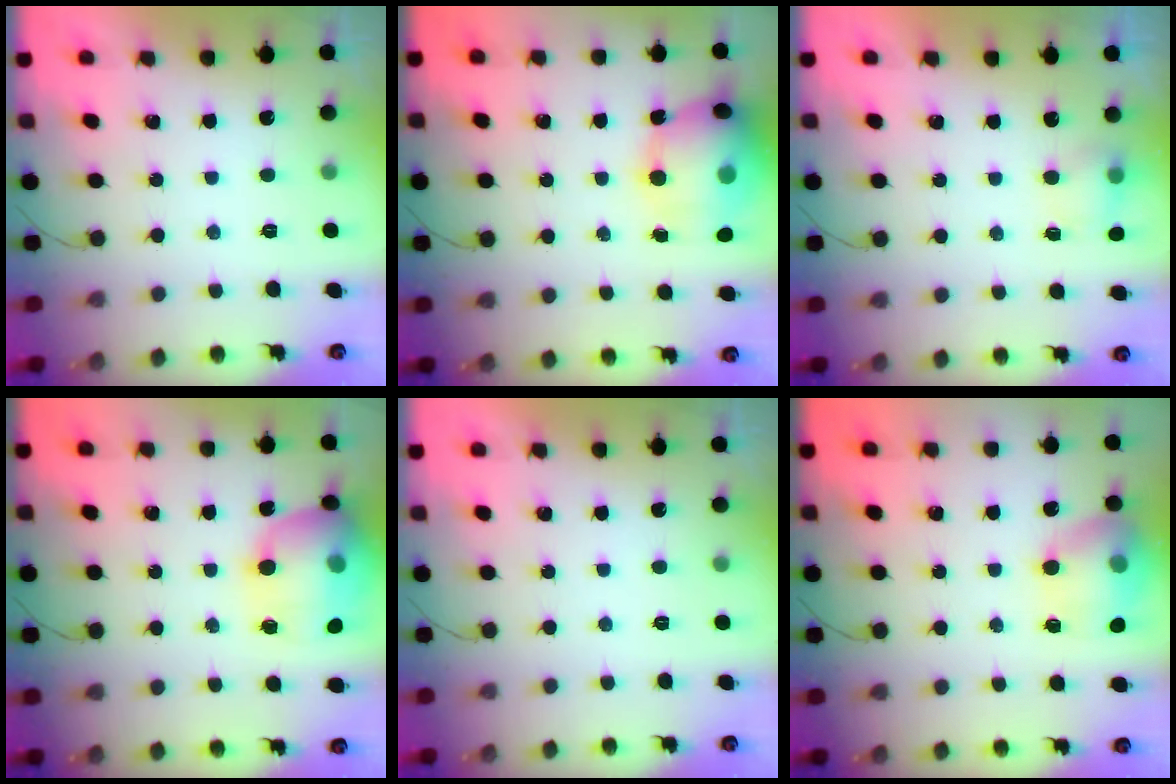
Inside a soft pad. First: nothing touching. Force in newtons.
{"total": 17.9, "press": 16.9, "slide": 5.7}
{"total": 4.7, "press": 4.5, "slide": 1.3}
{"total": 19.5, "press": 19.4, "slide": 2.4}
{"total": 0.0}
{"total": 16.3, "press": 16.2, "slide": 1.3}